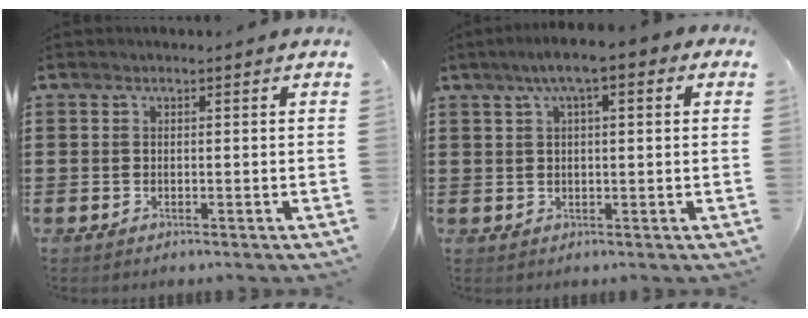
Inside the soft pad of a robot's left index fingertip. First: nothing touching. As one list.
[{"total": 4.7, "force": [1.9, 0.9, 4.2], "torque": [-0.084, 0.008, 0.029]}]